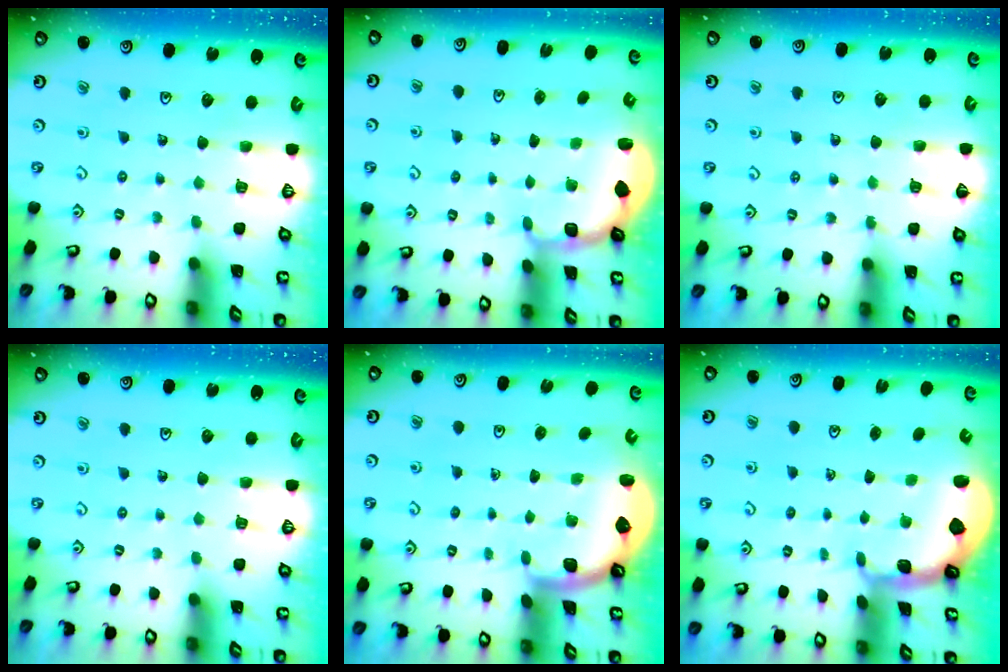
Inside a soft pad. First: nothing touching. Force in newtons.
{"total": 2.3, "press": 2.0, "slide": 1.0}
{"total": 4.0, "press": 3.7, "slide": 1.5}
{"total": 0.0}
{"total": 1.6, "press": 1.6, "slide": 0.1}
{"total": 1.1, "press": 1.0, "slide": 0.4}